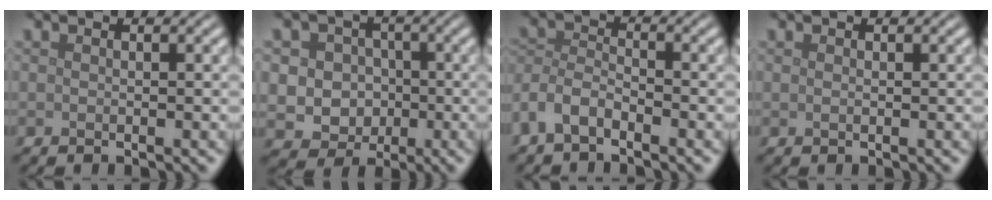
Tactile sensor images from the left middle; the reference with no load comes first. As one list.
[{"total": 5.8, "force": [0.1, 5.3, 2.3], "torque": [-0.028, 0.022, -0.023]}, {"total": 3.2, "force": [-2.4, 1.2, 1.7], "torque": [-0.037, 0.003, -0.059]}, {"total": 0.0}]